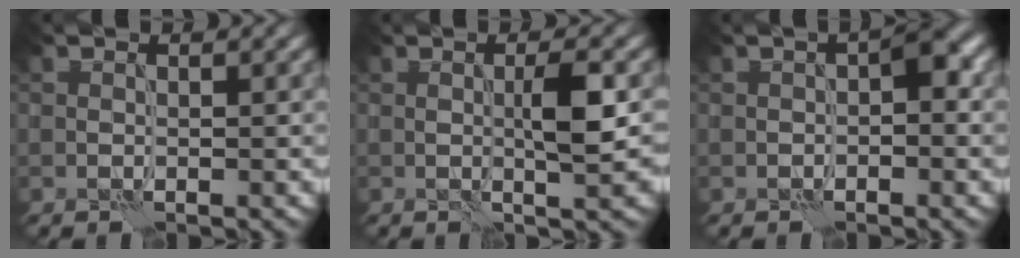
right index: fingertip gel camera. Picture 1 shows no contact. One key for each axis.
{"total": 3.6, "fx": 0.0, "fy": 0.4, "fz": 3.6, "tx": -0.062, "ty": 0.005, "tz": 0.000}
{"total": 2.4, "fx": -0.4, "fy": 0.9, "fz": 2.2, "tx": -0.024, "ty": 0.010, "tz": -0.011}